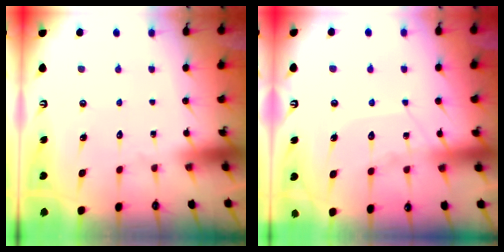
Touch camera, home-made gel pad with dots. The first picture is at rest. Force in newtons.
{"total": 9.9, "press": 9.8, "slide": 0.8}